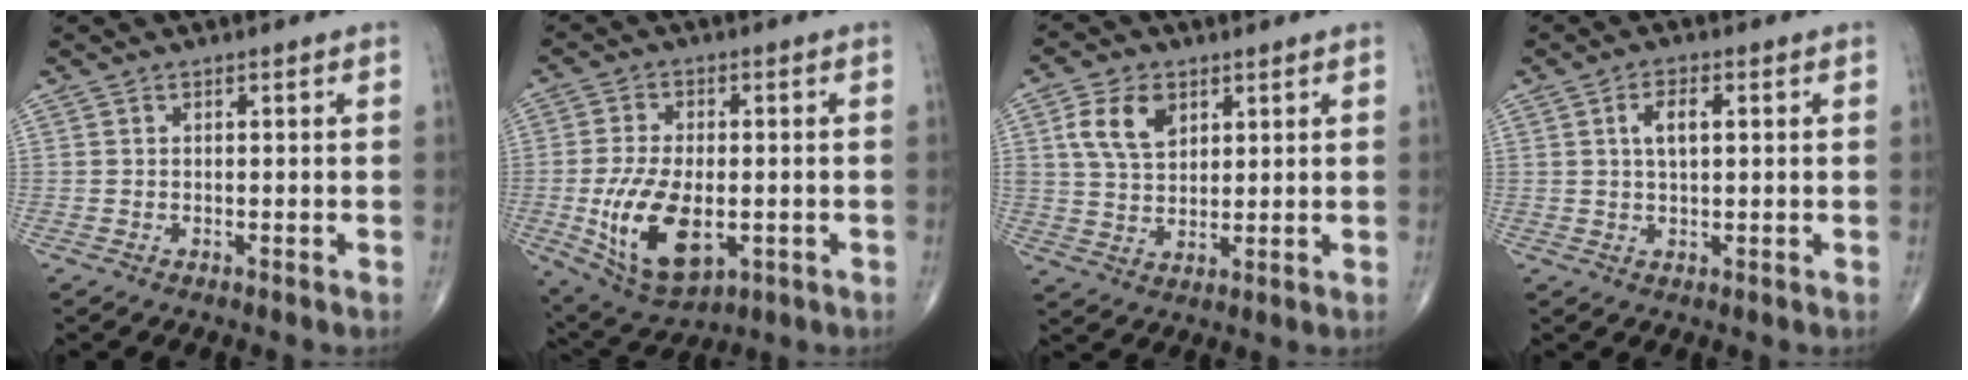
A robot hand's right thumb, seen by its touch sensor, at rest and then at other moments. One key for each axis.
{"total": 14.9, "fx": -3.0, "fy": 8.1, "fz": 12.1, "tx": -0.218, "ty": -0.008, "tz": -0.035}
{"total": 8.5, "fx": 3.5, "fy": 5.5, "fz": 5.4, "tx": -0.089, "ty": -0.010, "tz": 0.068}
{"total": 4.5, "fx": 1.2, "fy": 2.0, "fz": 3.9, "tx": -0.071, "ty": 0.004, "tz": 0.020}